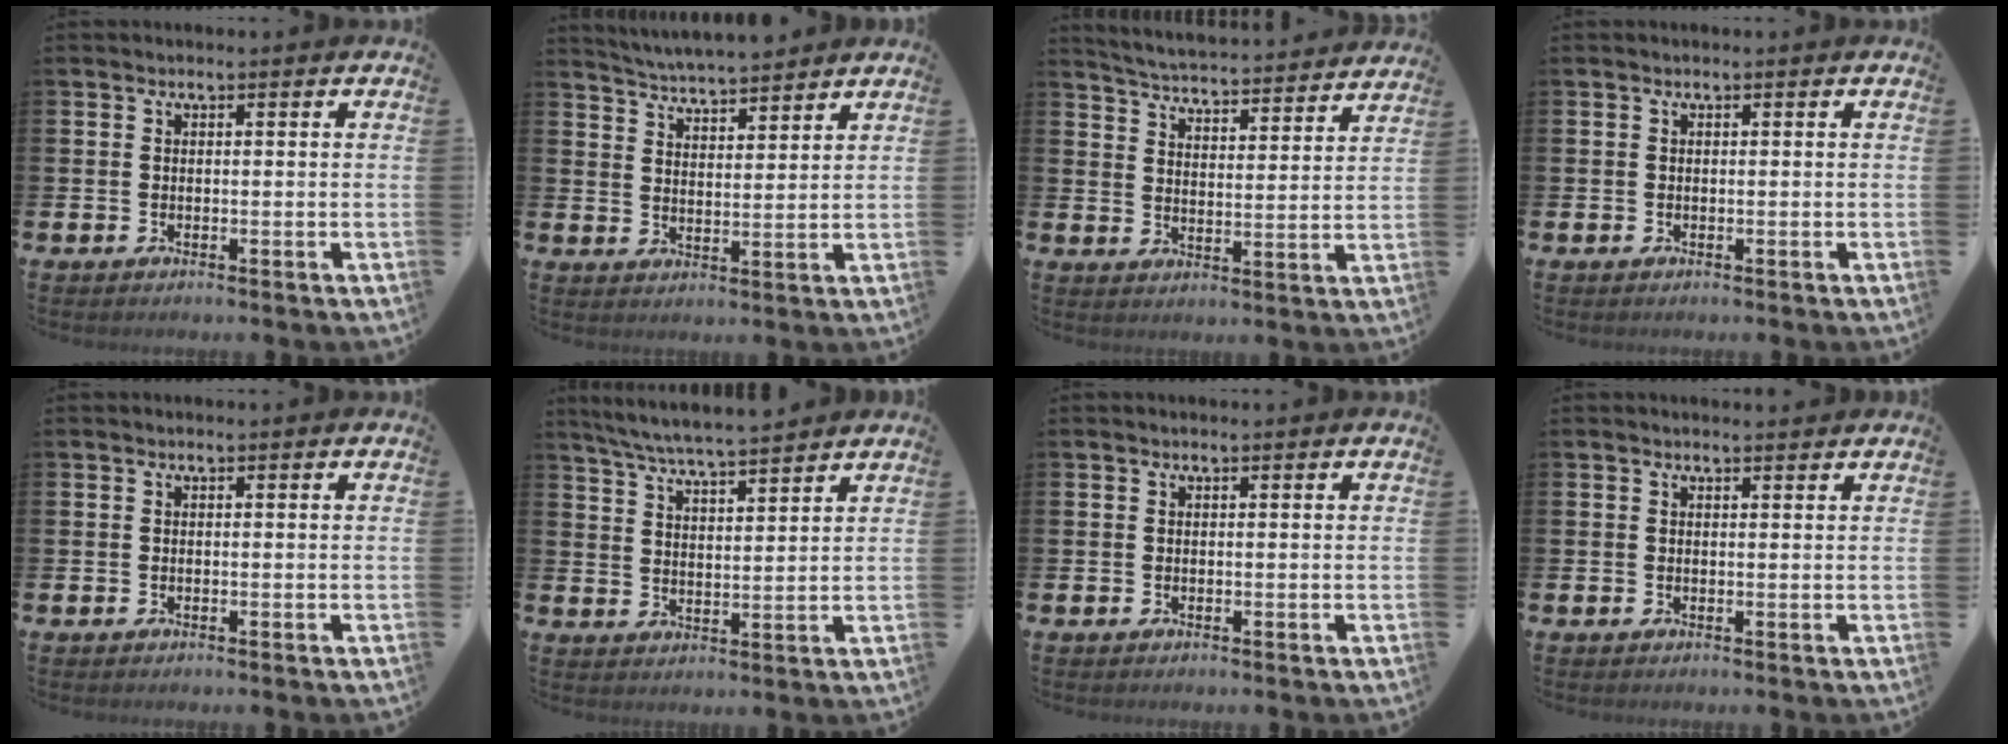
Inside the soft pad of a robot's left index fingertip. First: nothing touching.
{"total": 5.0, "force": [5.0, 0.2, 0.3], "torque": [-0.027, -0.027, 0.090]}
{"total": 5.1, "force": [5.1, 0.1, 0.4], "torque": [-0.036, -0.043, 0.088]}
{"total": 0.0}
{"total": 0.0}
{"total": 6.2, "force": [6.0, 0.0, 1.6], "torque": [-0.054, -0.031, 0.107]}
{"total": 0.0}
{"total": 0.8, "force": [0.8, 0.1, 0.1], "torque": [0.005, -0.002, 0.014]}